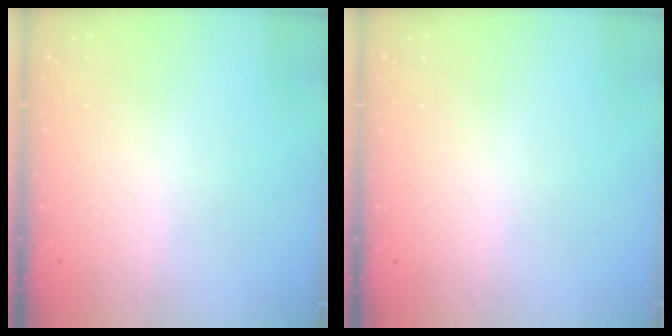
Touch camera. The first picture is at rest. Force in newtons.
{"total": 0.0}